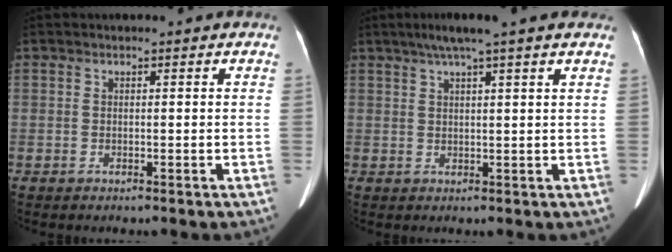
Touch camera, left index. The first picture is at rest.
{"total": 7.3, "force": [5.4, -0.8, 4.8], "torque": [-0.077, 0.030, 0.079]}